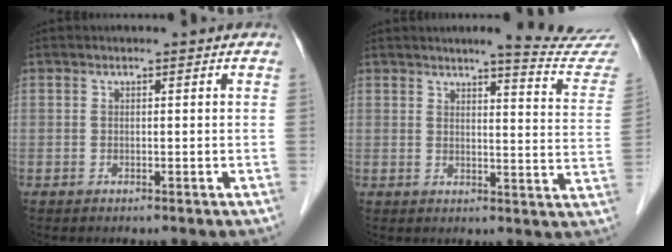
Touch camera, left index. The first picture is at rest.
{"total": 12.6, "force": [12.1, -0.2, 3.5], "torque": [-0.027, -0.075, 0.119]}